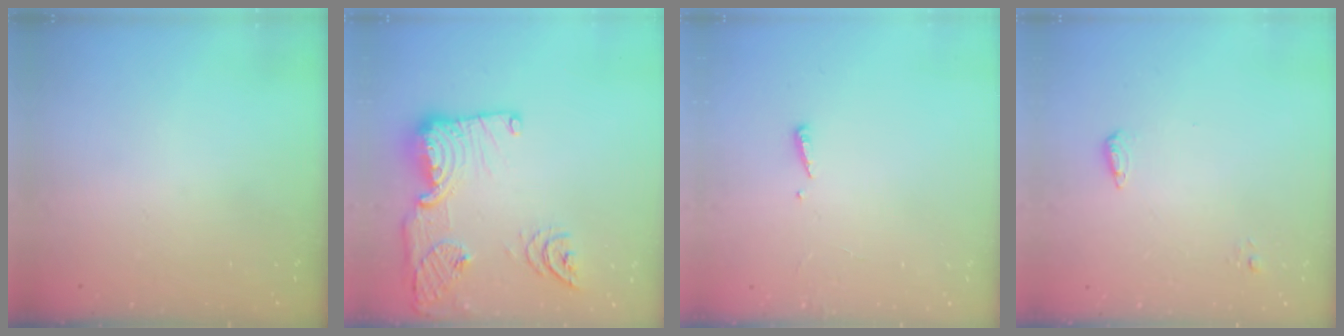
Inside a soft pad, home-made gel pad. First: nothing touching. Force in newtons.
{"total": 19.0, "press": 19.0, "slide": 1.5}
{"total": 2.4, "press": 2.4, "slide": 0.2}
{"total": 5.2, "press": 5.1, "slide": 1.0}